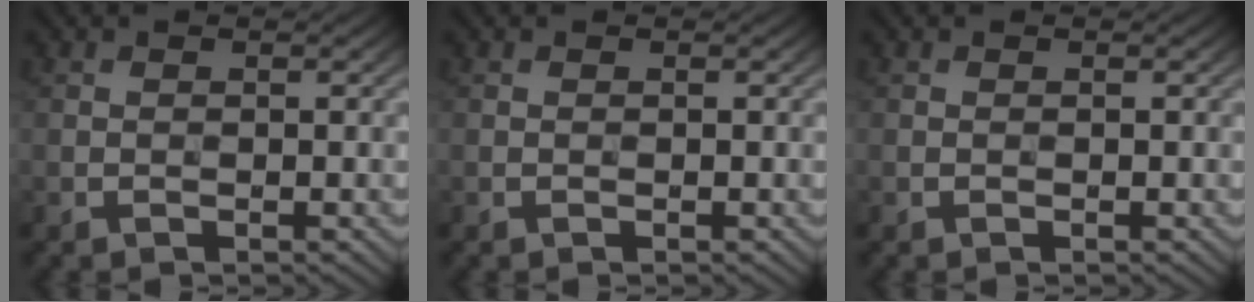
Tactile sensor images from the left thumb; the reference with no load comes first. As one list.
[{"total": 0.0}, {"total": 0.0}]